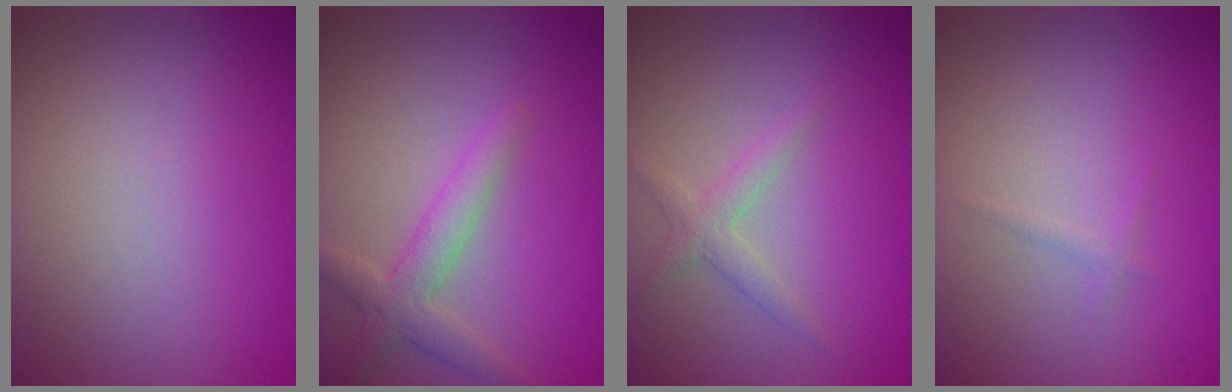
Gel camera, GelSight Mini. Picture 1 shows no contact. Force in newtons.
{"total": 3.2, "press": 3.1, "slide": 0.3}
{"total": 1.8, "press": 1.8, "slide": 0.1}
{"total": 0.6, "press": 0.6, "slide": 0.1}